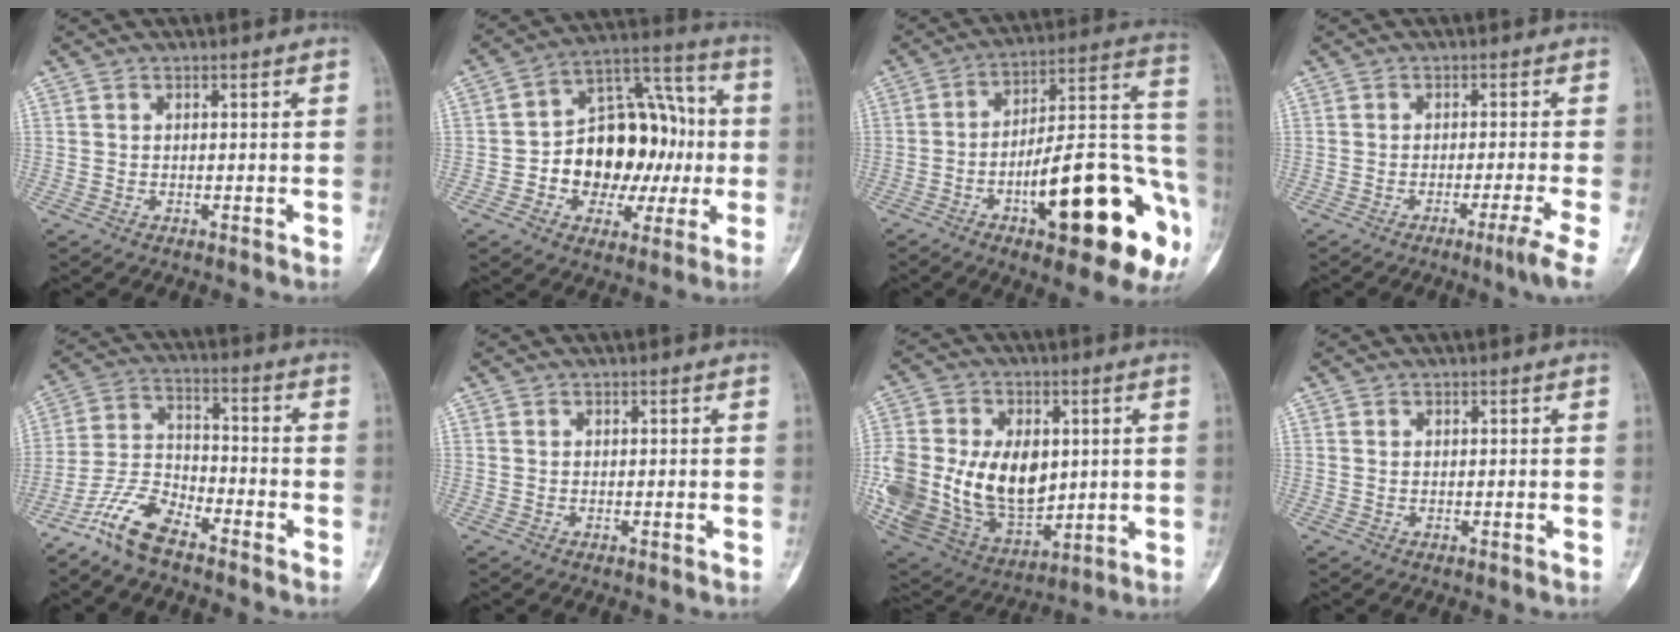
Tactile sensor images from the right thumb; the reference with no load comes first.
{"total": 20.5, "force": [-1.4, 14.1, 14.7], "torque": [-0.167, 0.049, -0.014]}
{"total": 27.5, "force": [-10.0, 8.5, 24.1], "torque": [-0.292, 0.048, -0.139]}
{"total": 4.9, "force": [-2.7, -0.9, 4.0], "torque": [-0.069, -0.001, -0.045]}
{"total": 9.8, "force": [-7.4, 3.5, 5.4], "torque": [-0.118, 0.047, -0.155]}
{"total": 0.0}
{"total": 28.2, "force": [1.2, 19.3, 20.6], "torque": [-0.423, -0.002, 0.050]}
{"total": 0.0}